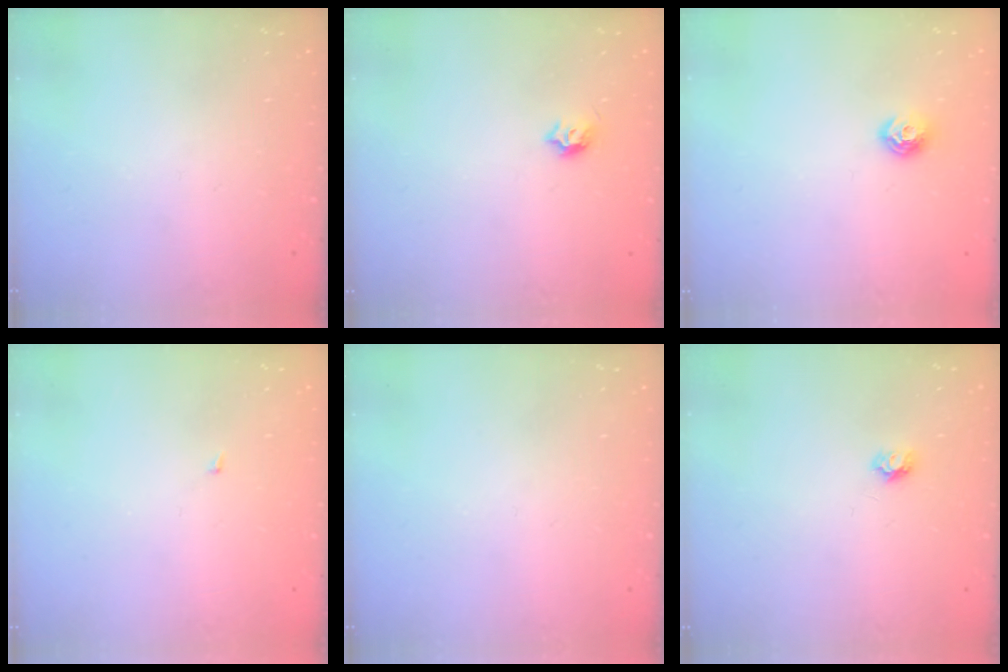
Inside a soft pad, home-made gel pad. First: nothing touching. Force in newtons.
{"total": 4.1, "press": 4.0, "slide": 0.7}
{"total": 8.0, "press": 8.0, "slide": 1.0}
{"total": 1.4, "press": 1.3, "slide": 0.1}
{"total": 0.0}
{"total": 4.2, "press": 4.2, "slide": 0.4}